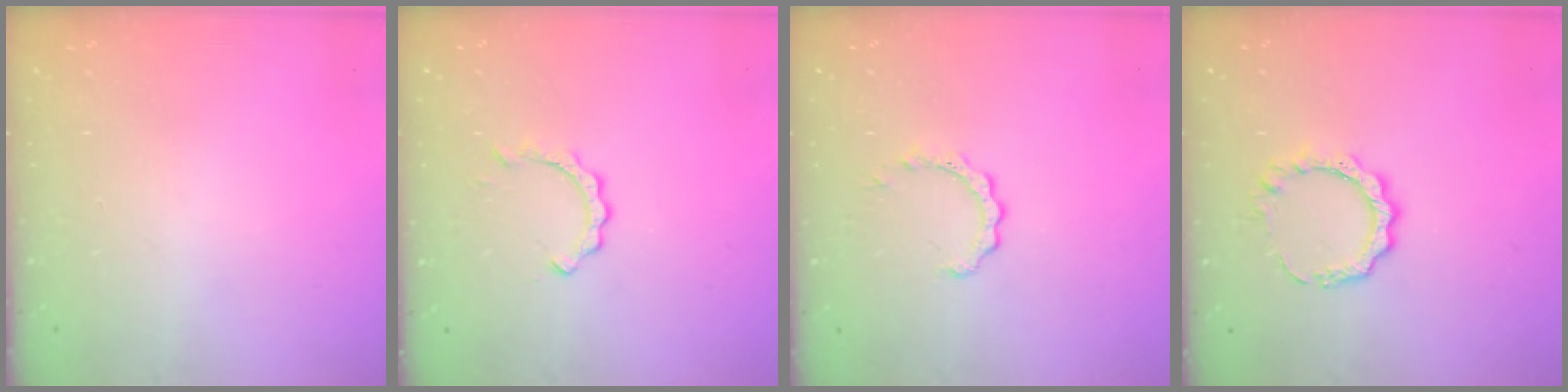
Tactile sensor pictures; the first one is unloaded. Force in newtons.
{"total": 2.7, "press": 2.7, "slide": 0.2}
{"total": 2.4, "press": 2.3, "slide": 0.3}
{"total": 7.3, "press": 7.2, "slide": 0.6}